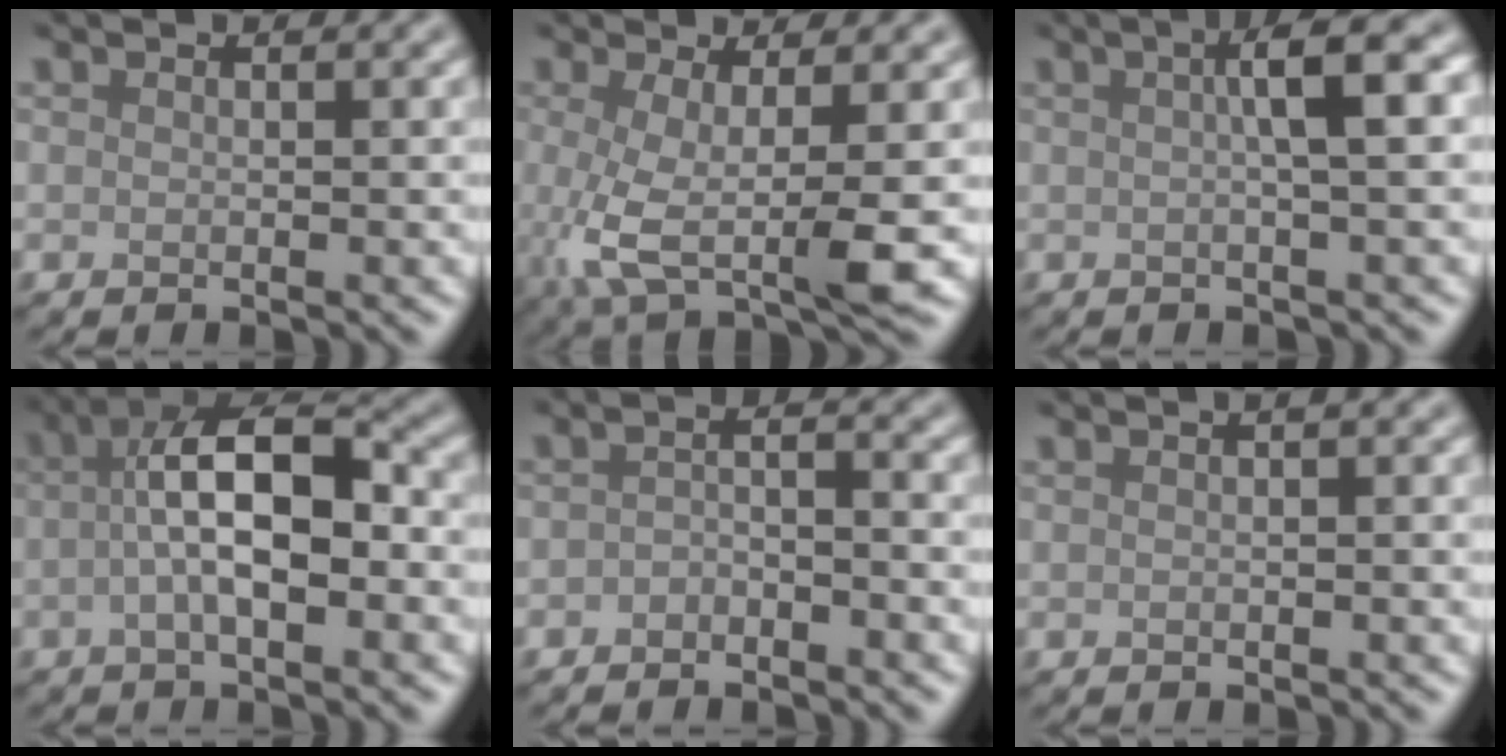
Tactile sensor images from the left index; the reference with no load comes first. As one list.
[{"total": 5.7, "force": [-0.5, 1.5, 5.5], "torque": [-0.105, -0.009, -0.010]}, {"total": 4.4, "force": [0.9, 0.7, 4.2], "torque": [-0.058, 0.016, 0.009]}, {"total": 7.5, "force": [-0.3, 2.8, 7.0], "torque": [-0.121, 0.019, -0.014]}, {"total": 1.7, "force": [-1.2, 0.6, 1.0], "torque": [-0.022, 0.004, -0.026]}, {"total": 1.0, "force": [0.3, 0.0, 1.0], "torque": [-0.018, 0.007, -0.001]}]